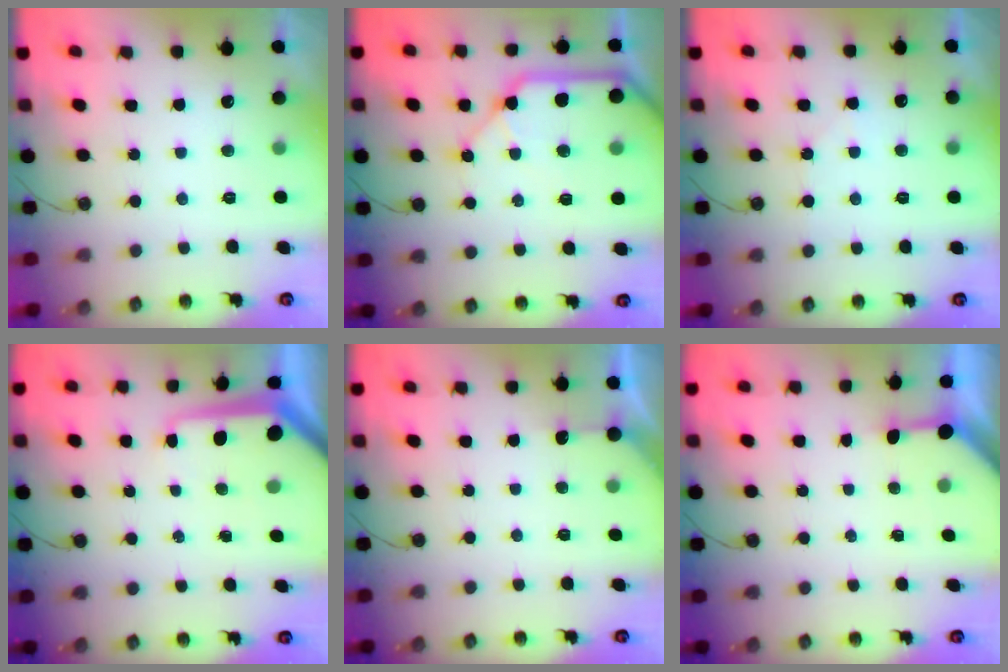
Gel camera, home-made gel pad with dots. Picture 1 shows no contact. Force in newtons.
{"total": 14.5, "press": 14.4, "slide": 2.1}
{"total": 4.0, "press": 4.0, "slide": 0.6}
{"total": 9.3, "press": 9.3, "slide": 0.7}
{"total": 2.3, "press": 2.3, "slide": 0.3}
{"total": 3.2, "press": 3.1, "slide": 0.3}